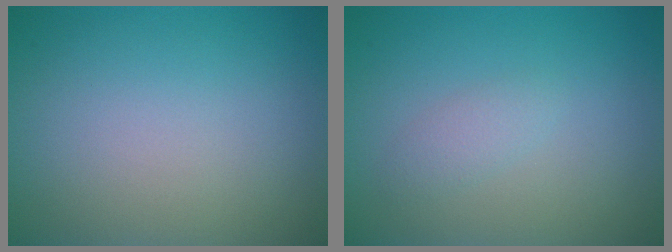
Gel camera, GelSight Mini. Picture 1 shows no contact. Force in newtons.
{"total": 1.2, "press": 1.1, "slide": 0.1}